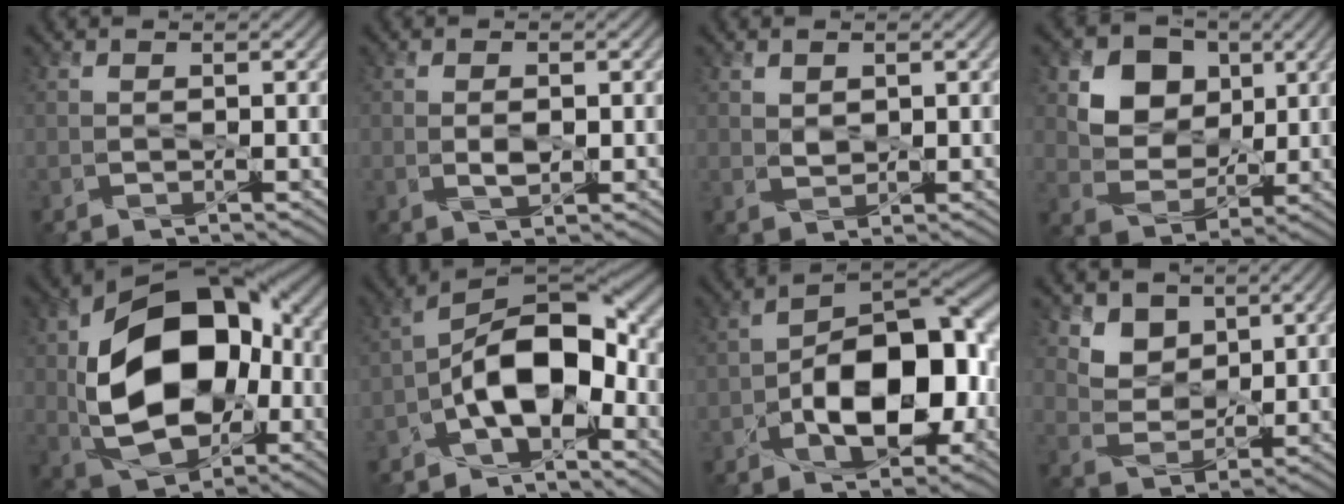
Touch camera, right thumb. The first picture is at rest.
{"total": 1.9, "force": [-0.1, 0.8, 1.7], "torque": [-0.038, -0.001, 0.000]}
{"total": 1.5, "force": [1.0, 0.8, 0.8], "torque": [-0.029, 0.001, 0.015]}
{"total": 9.1, "force": [3.2, 6.8, 5.0], "torque": [-0.103, 0.002, 0.056]}
{"total": 16.5, "force": [-0.2, 10.8, 12.6], "torque": [-0.215, -0.011, 0.008]}
{"total": 11.2, "force": [-3.7, 5.5, 9.0], "torque": [-0.145, 0.013, -0.076]}
{"total": 12.6, "force": [-3.2, 6.4, 10.3], "torque": [-0.147, -0.004, -0.055]}
{"total": 5.4, "force": [3.4, 3.6, 2.3], "torque": [-0.065, -0.028, 0.070]}